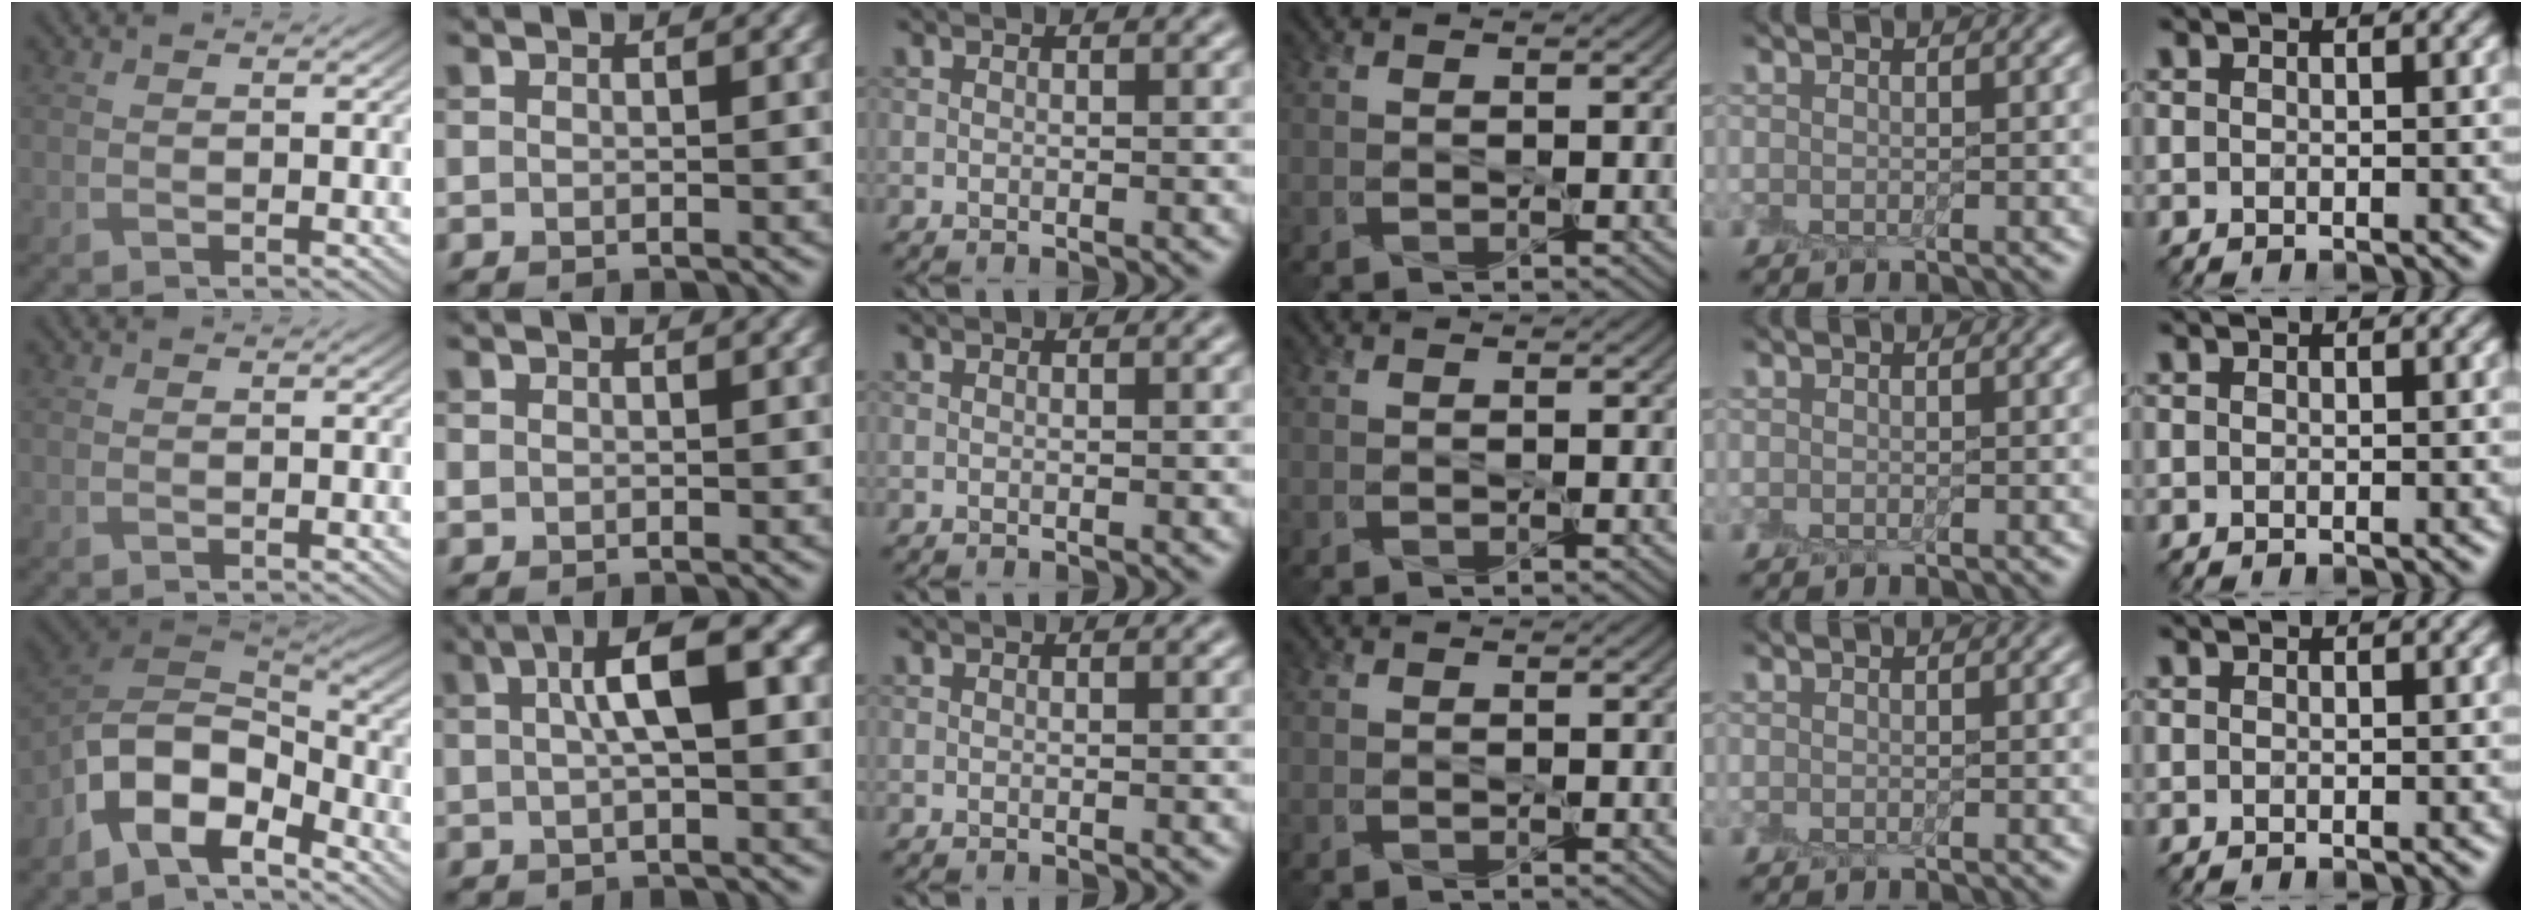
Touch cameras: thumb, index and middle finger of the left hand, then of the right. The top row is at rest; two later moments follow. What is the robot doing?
{"motion": "peel", "object": "postage stamp"}